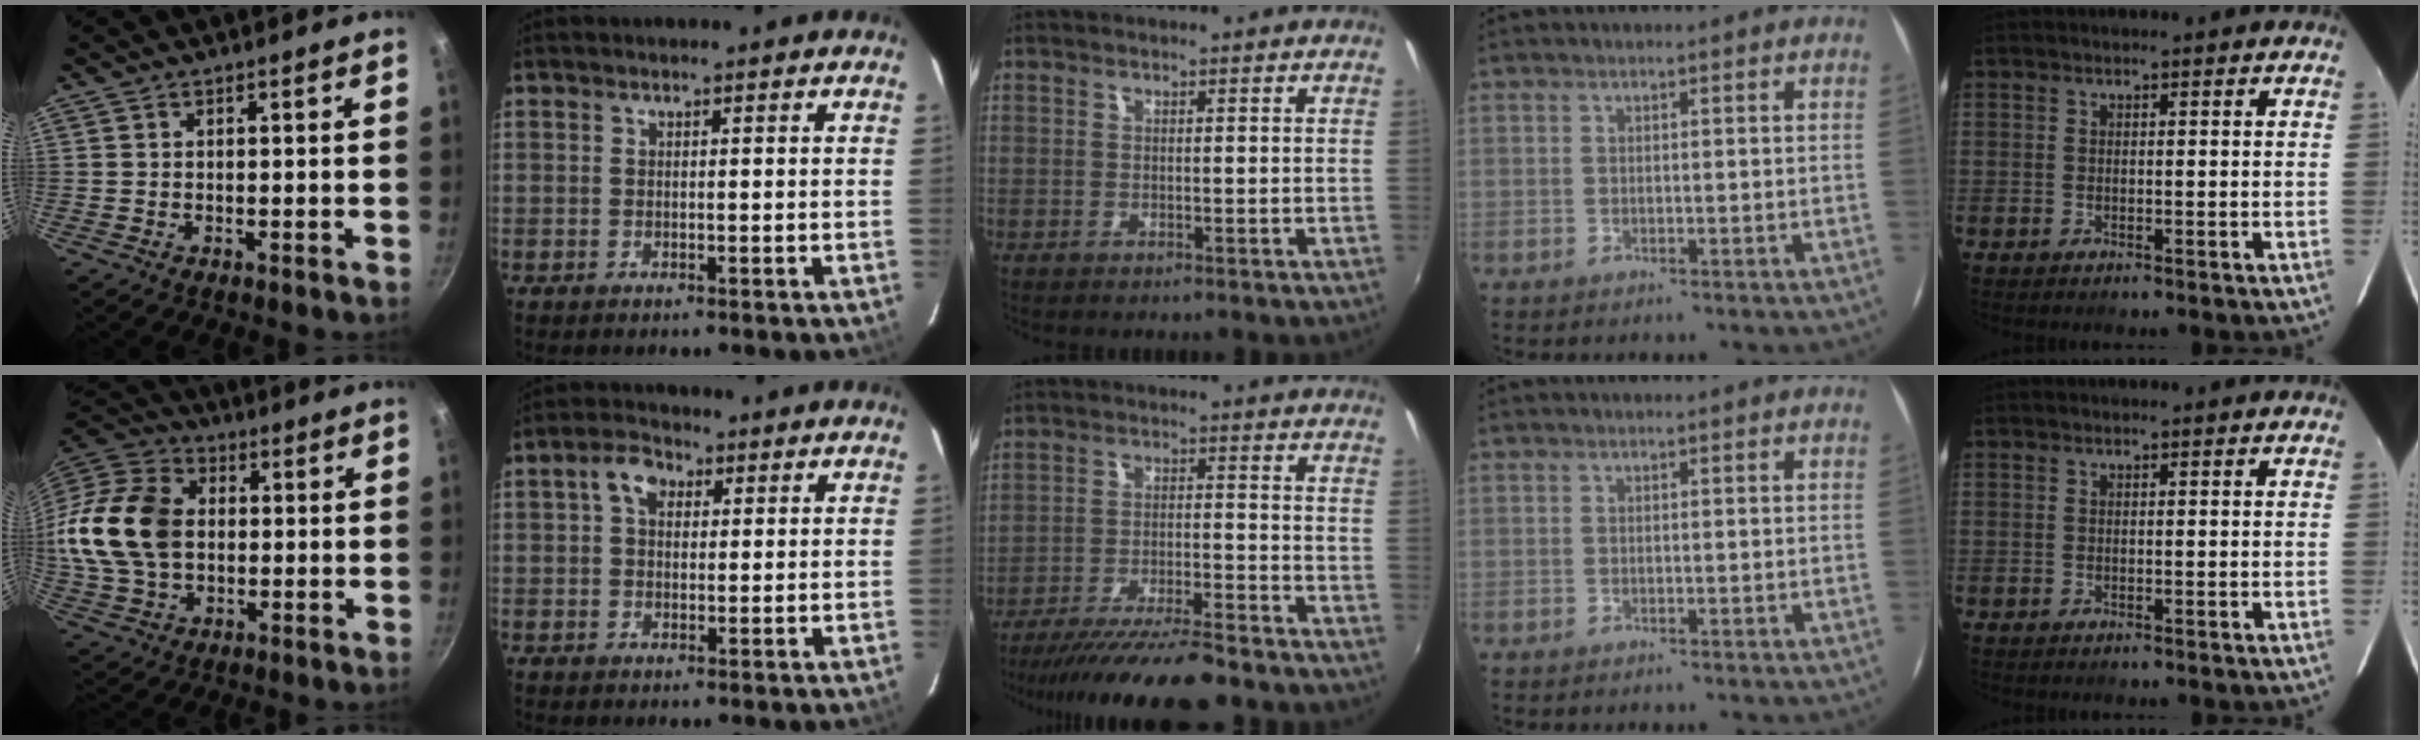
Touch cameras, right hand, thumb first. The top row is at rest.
{"thumb": {"total": 19.2, "force": [0.8, 13.9, 13.2], "torque": [-0.245, 0.024, 0.010]}, "index": {"total": 4.7, "force": [1.5, 3.5, 2.9], "torque": [-0.051, 0.020, 0.026]}, "middle": {"total": 16.3, "force": [-14.4, 1.7, 7.6], "torque": [-0.152, -0.030, -0.223]}}